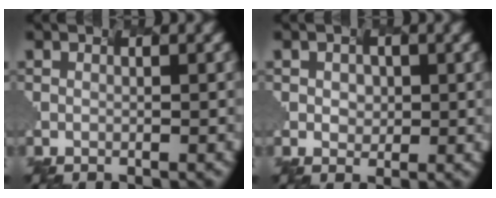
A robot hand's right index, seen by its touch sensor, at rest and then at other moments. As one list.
[{"total": 0.9, "force": [-0.1, 0.9, 0.1], "torque": [-0.001, -0.001, 0.005]}]